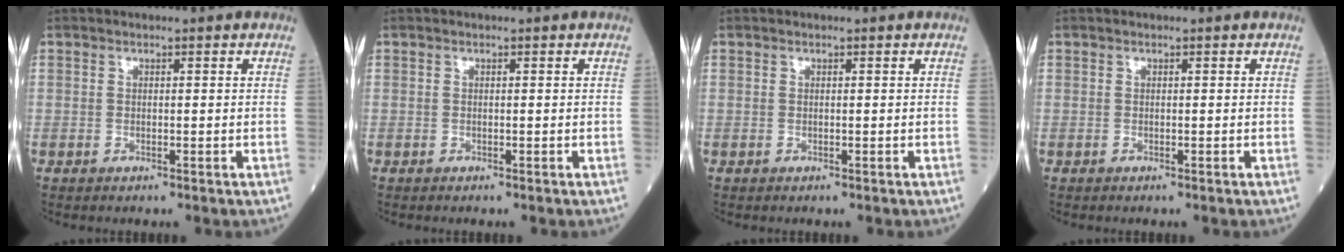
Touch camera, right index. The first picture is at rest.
{"total": 0.0}
{"total": 0.0}
{"total": 0.0}